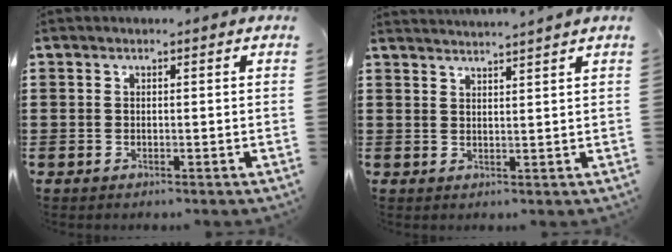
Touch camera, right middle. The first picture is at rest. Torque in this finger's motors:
{"motor_torque": [0.60, -0.48, 0.33, 0.12]}